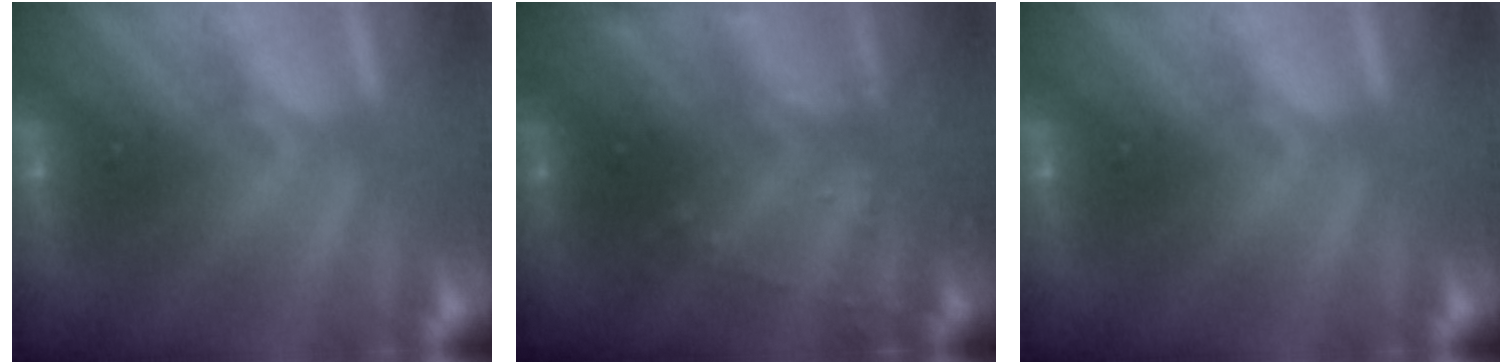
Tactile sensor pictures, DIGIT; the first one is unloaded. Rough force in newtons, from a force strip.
{"total": 3.3}
{"total": 0.0}